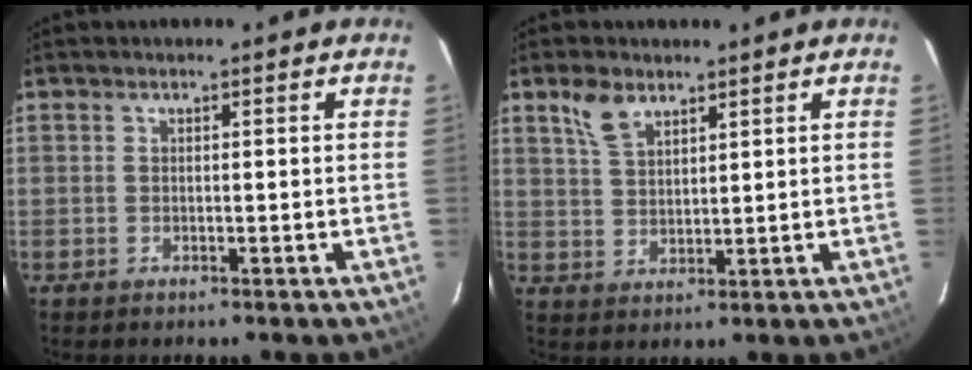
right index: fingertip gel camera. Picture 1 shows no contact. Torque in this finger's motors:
{"motor_torque": [0.11, 0.10, 0.08, 0.04]}